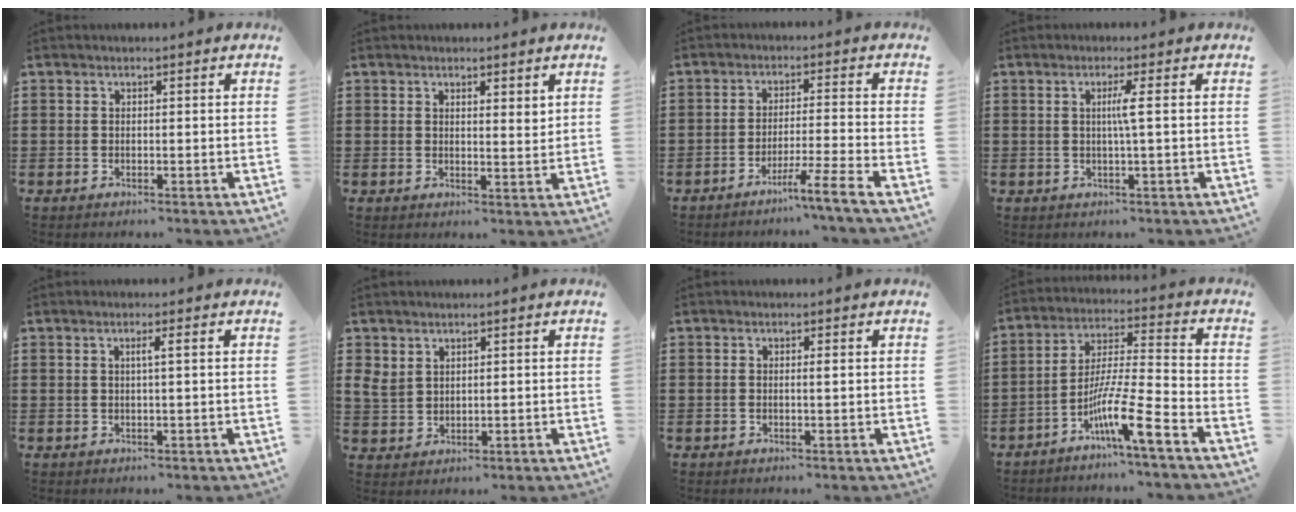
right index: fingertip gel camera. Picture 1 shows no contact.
{"total": 2.0, "force": [1.7, 0.6, 1.0], "torque": [-0.013, 0.001, 0.029]}
{"total": 5.3, "force": [-4.2, -1.5, 2.8], "torque": [-0.040, -0.015, -0.078]}
{"total": 2.5, "force": [0.2, -0.6, 2.4], "torque": [-0.046, -0.006, -0.002]}
{"total": 1.5, "force": [0.3, -0.1, 1.5], "torque": [-0.026, -0.002, 0.002]}
{"total": 3.3, "force": [1.9, 2.4, 1.2], "torque": [-0.042, 0.007, 0.034]}
{"total": 0.7, "force": [0.0, 0.0, 0.7], "torque": [-0.015, -0.002, 0.001]}
{"total": 10.3, "force": [-6.2, 0.4, 8.2], "torque": [-0.161, -0.010, -0.118]}